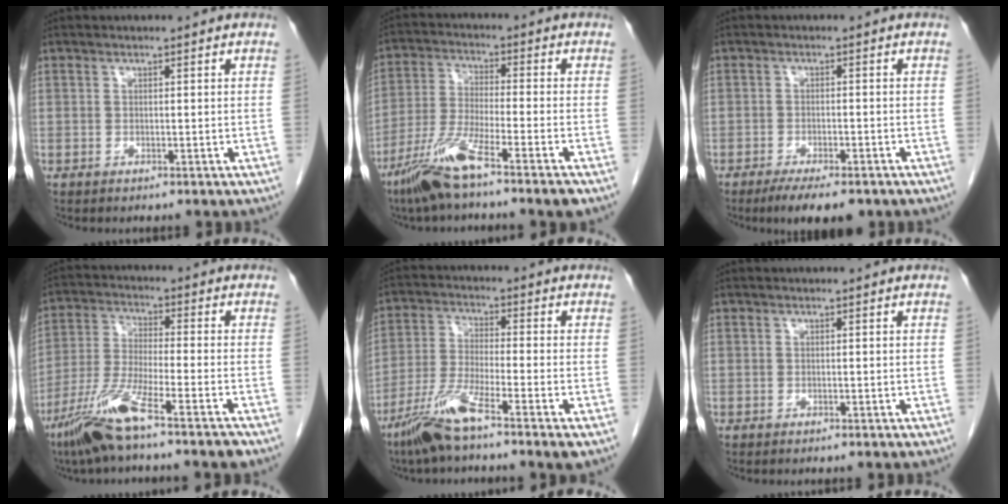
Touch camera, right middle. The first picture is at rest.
{"total": 10.2, "force": [-6.8, -0.3, 7.6], "torque": [-0.161, -0.025, -0.135]}
{"total": 6.9, "force": [-4.9, 1.9, 4.4], "torque": [-0.059, -0.010, -0.072]}
{"total": 11.0, "force": [-7.4, -0.2, 8.2], "torque": [-0.173, -0.027, -0.145]}
{"total": 9.2, "force": [-6.0, -0.3, 6.9], "torque": [-0.147, -0.023, -0.122]}
{"total": 0.0}